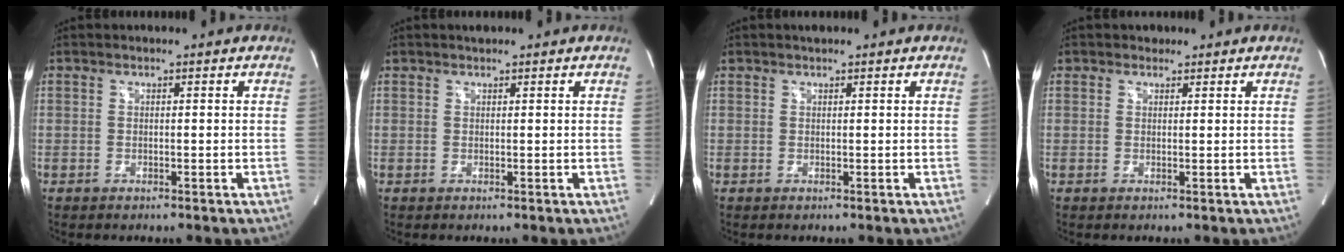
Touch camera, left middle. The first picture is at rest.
{"total": 0.9, "force": [0.8, 0.3, 0.3], "torque": [-0.015, 0.010, 0.016]}
{"total": 0.9, "force": [0.8, 0.2, 0.3], "torque": [-0.017, 0.011, 0.016]}
{"total": 1.2, "force": [0.9, 0.8, 0.0], "torque": [0.002, 0.003, 0.009]}